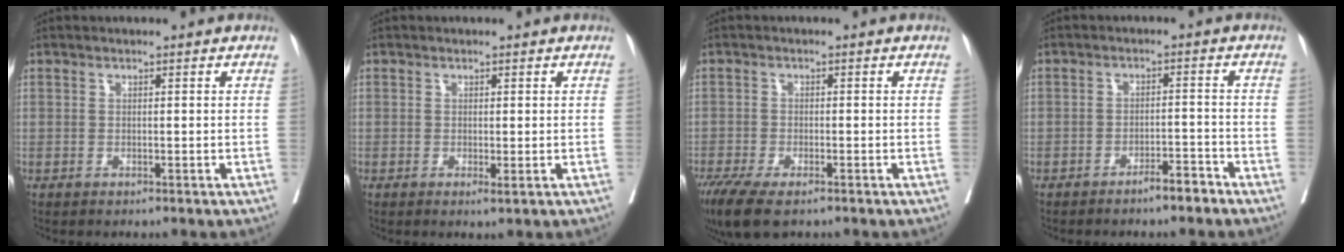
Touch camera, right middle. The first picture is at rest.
{"total": 1.0, "force": [-0.2, 0.0, 1.0], "torque": [-0.016, -0.006, -0.001]}
{"total": 8.0, "force": [-5.7, 2.4, 5.1], "torque": [-0.092, -0.021, -0.094]}
{"total": 3.2, "force": [-2.6, 0.3, 1.8], "torque": [-0.029, 0.000, -0.042]}